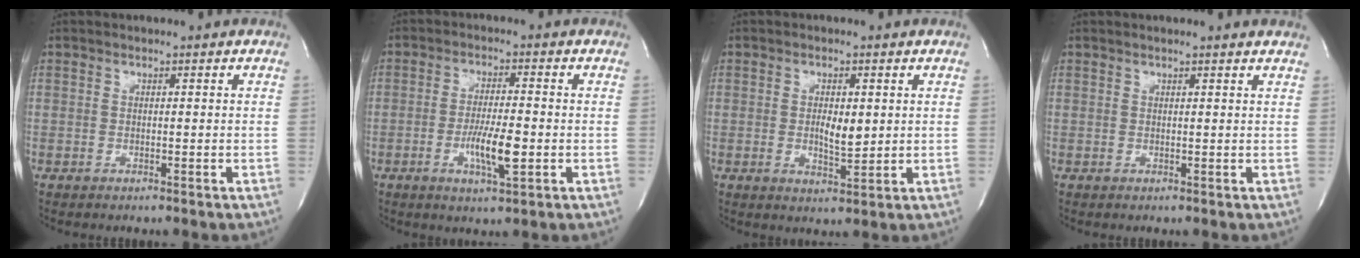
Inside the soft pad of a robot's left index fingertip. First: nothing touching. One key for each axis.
{"total": 6.4, "fx": -1.8, "fy": 1.0, "fz": 6.1, "tx": -0.114, "ty": -0.009, "tz": -0.030}
{"total": 3.9, "fx": 0.4, "fy": 1.5, "fz": 3.6, "tx": -0.063, "ty": -0.006, "tz": 0.010}
{"total": 3.0, "fx": 2.8, "fy": -0.2, "fz": 1.1, "tx": -0.022, "ty": 0.008, "tz": 0.025}